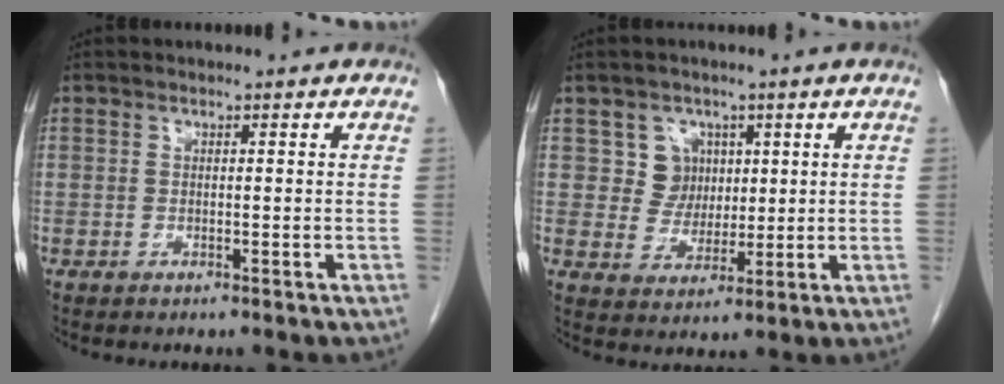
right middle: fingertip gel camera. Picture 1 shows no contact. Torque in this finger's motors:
{"motor_torque": [-0.17, -0.05, 0.05, 0.00]}